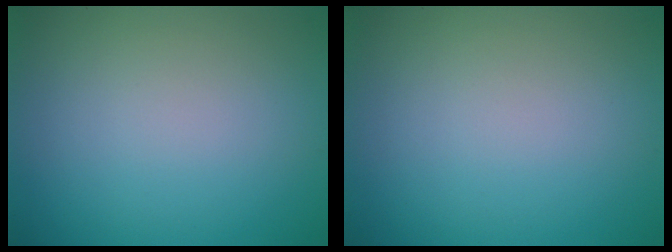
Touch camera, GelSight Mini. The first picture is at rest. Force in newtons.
{"total": 0.0}